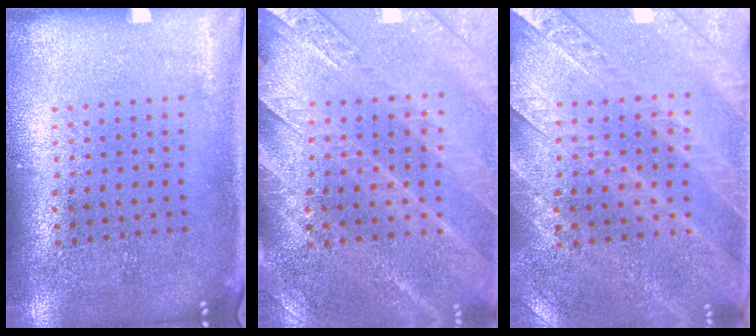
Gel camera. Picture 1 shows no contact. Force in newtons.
{"total": 2.8, "press": 2.7, "slide": 0.6}
{"total": 3.0, "press": 2.7, "slide": 1.1}